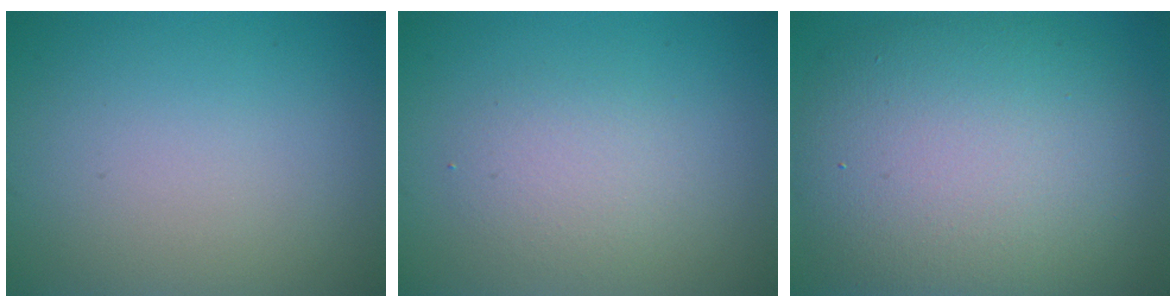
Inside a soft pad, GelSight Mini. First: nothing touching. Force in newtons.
{"total": 2.3, "press": 2.3, "slide": 0.2}
{"total": 12.0, "press": 12.0, "slide": 0.6}